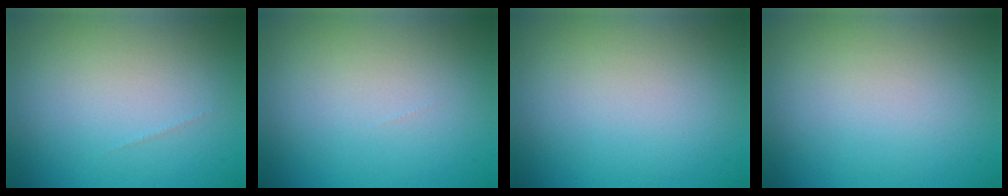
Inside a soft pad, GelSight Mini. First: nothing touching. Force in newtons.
{"total": 0.0}
{"total": 0.0}
{"total": 0.0}